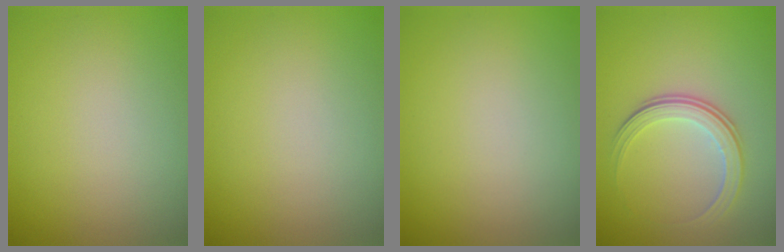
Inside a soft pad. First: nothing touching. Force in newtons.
{"total": 0.0}
{"total": 0.0}
{"total": 3.2, "press": 2.6, "slide": 1.9}